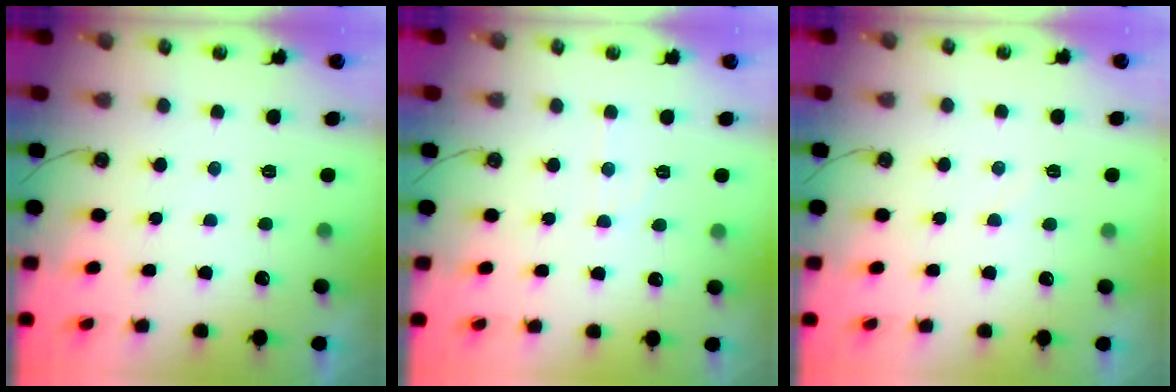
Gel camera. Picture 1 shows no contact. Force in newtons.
{"total": 4.4, "press": 4.4, "slide": 0.6}
{"total": 5.4, "press": 5.3, "slide": 0.7}